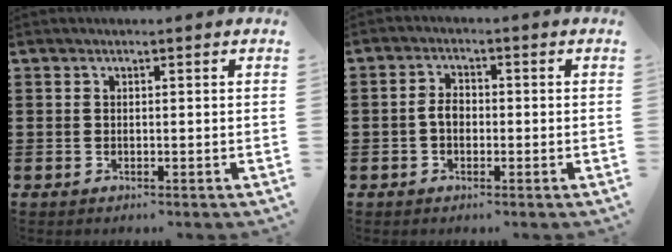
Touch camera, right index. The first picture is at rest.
{"total": 2.9, "force": [-0.6, 1.8, 2.1], "torque": [-0.050, 0.001, -0.015]}